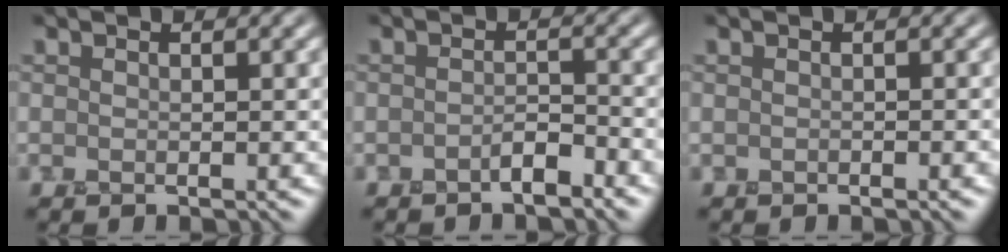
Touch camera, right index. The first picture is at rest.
{"total": 1.3, "force": [-1.0, 0.3, 0.7], "torque": [-0.009, 0.011, -0.021]}
{"total": 0.8, "force": [-0.3, 0.4, 0.7], "torque": [0.003, 0.004, -0.005]}